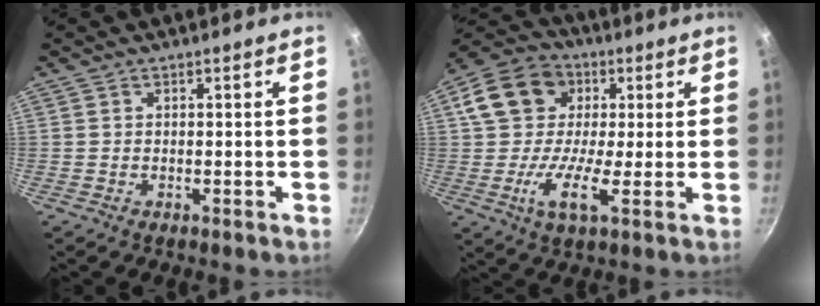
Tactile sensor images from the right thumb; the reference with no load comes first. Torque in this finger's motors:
{"motor_torque": [-0.06, 2.64, 0.81, -0.68, 0.17]}